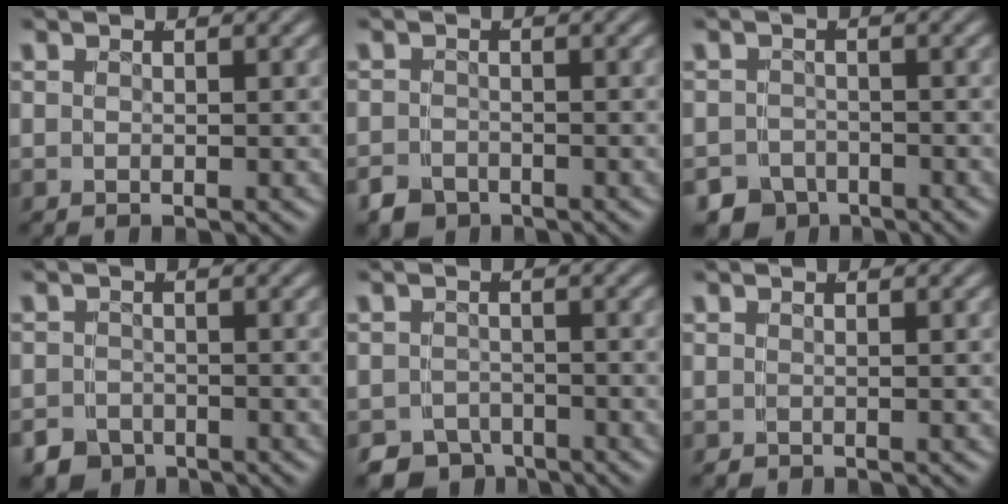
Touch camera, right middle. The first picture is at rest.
{"total": 3.0, "force": [-2.3, 1.9, 0.6], "torque": [0.003, -0.009, -0.040]}
{"total": 5.9, "force": [-4.5, 3.8, 1.0], "torque": [0.007, -0.015, -0.077]}
{"total": 4.1, "force": [-3.1, 2.6, 0.7], "torque": [0.008, -0.012, -0.053]}
{"total": 5.8, "force": [-4.8, 3.2, 0.8], "torque": [0.018, -0.009, -0.082]}
{"total": 0.0}